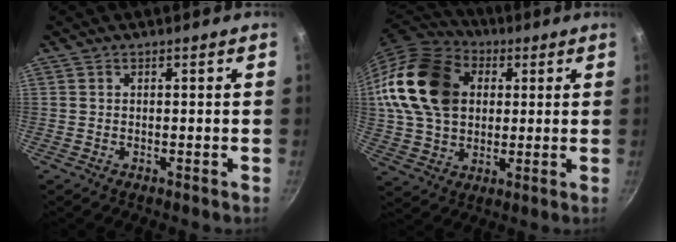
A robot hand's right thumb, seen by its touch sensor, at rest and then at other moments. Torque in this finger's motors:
{"motor_torque": [1.17, 2.11, 1.06, -0.83, 0.29]}